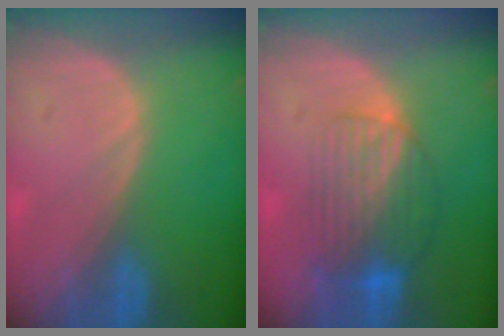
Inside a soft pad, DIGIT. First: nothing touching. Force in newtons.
{"total": 8.4, "press": 7.1, "slide": 4.5}